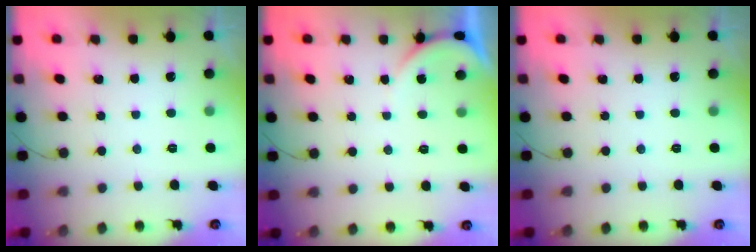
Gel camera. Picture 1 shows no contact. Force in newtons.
{"total": 1.6, "press": 1.6, "slide": 0.1}
{"total": 0.0}